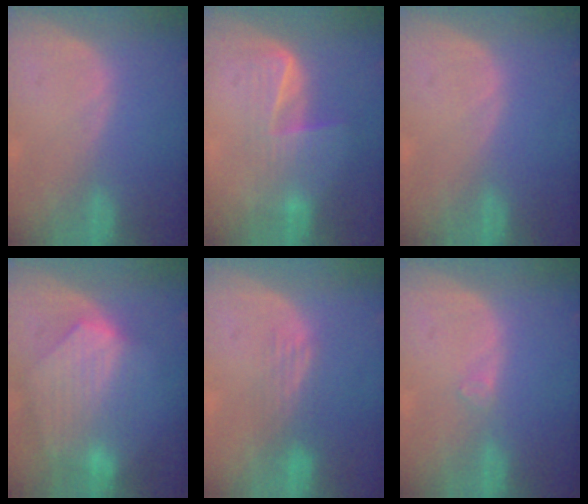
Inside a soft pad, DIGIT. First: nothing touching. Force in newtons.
{"total": 7.1, "press": 5.8, "slide": 4.1}
{"total": 0.0}
{"total": 9.2, "press": 8.1, "slide": 4.4}
{"total": 3.9, "press": 3.2, "slide": 2.3}
{"total": 1.1, "press": 1.0, "slide": 0.2}